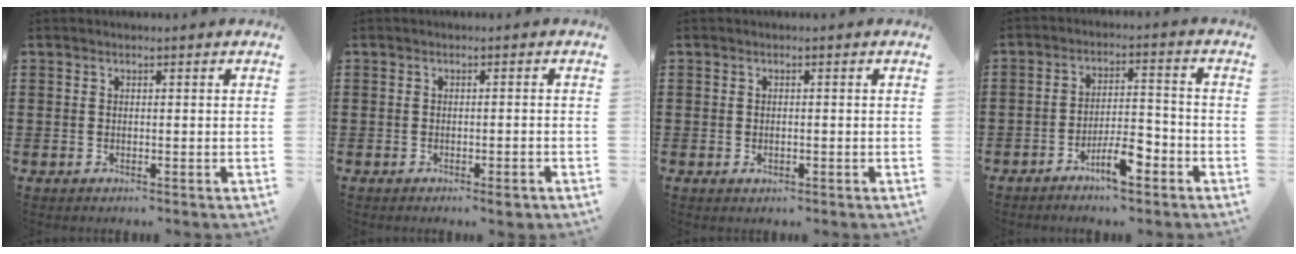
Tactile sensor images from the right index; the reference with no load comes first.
{"total": 1.5, "force": [-1.1, 0.0, 0.9], "torque": [-0.017, -0.003, -0.020]}
{"total": 0.8, "force": [-0.4, 0.4, 0.5], "torque": [-0.011, -0.003, -0.006]}
{"total": 6.6, "force": [-4.1, 2.1, 4.7], "torque": [-0.088, 0.009, -0.077]}